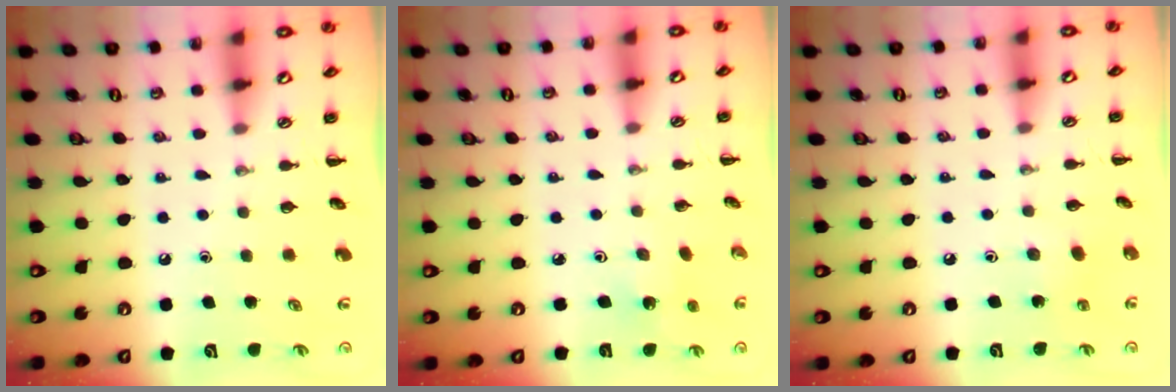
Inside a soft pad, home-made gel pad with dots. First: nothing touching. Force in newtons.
{"total": 1.7, "press": 1.5, "slide": 0.7}
{"total": 1.5, "press": 1.4, "slide": 0.6}